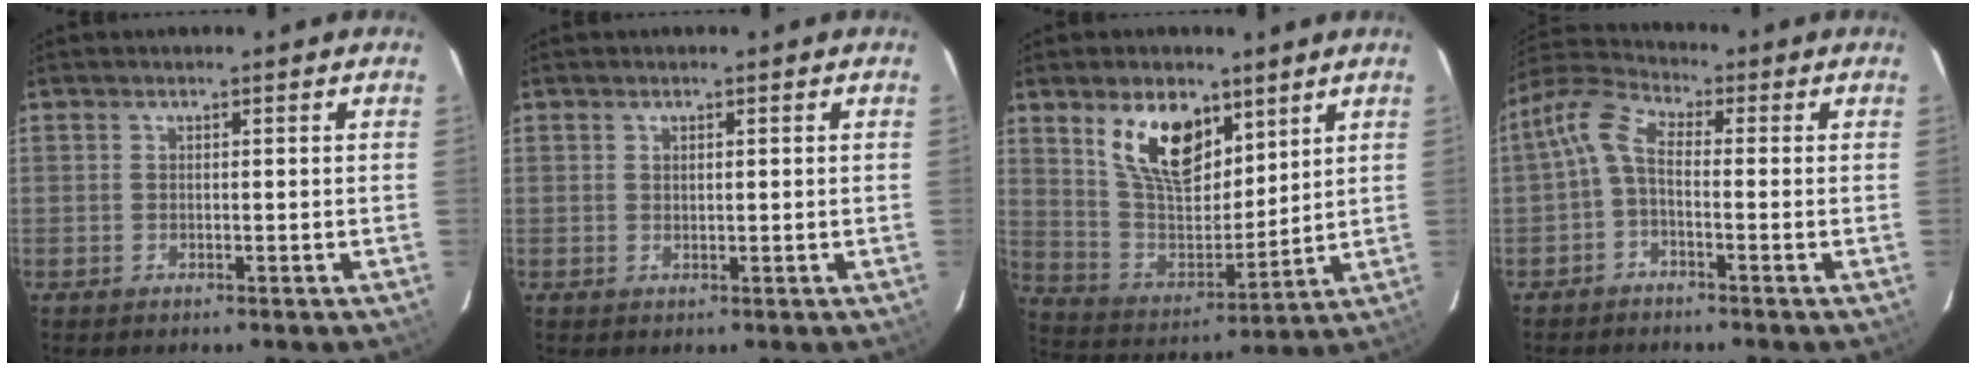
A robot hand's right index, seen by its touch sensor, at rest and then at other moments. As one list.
[{"total": 0.7, "force": [0.4, 0.4, 0.4], "torque": [-0.007, 0.002, 0.008]}, {"total": 14.3, "force": [8.1, 7.4, 9.2], "torque": [-0.169, 0.001, 0.162]}, {"total": 5.4, "force": [-1.1, 2.7, 4.6], "torque": [-0.109, 0.020, -0.029]}]